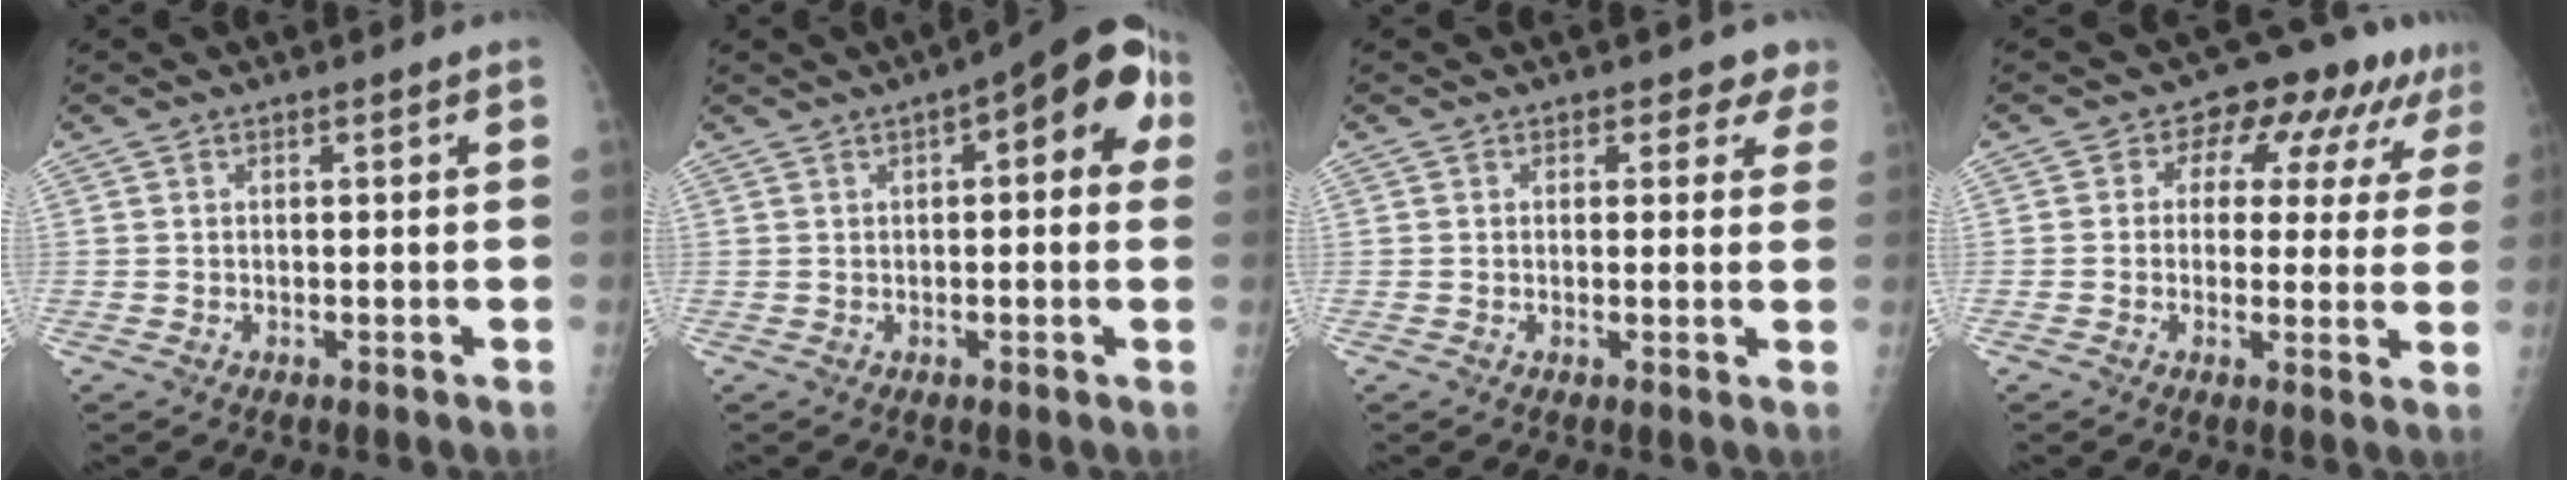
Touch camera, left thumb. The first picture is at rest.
{"total": 12.0, "force": [3.7, 4.9, 10.3], "torque": [-0.099, 0.022, 0.036]}
{"total": 3.1, "force": [2.1, 2.2, 0.5], "torque": [0.029, -0.011, 0.010]}
{"total": 10.9, "force": [4.9, 7.1, 6.6], "torque": [-0.029, 0.006, 0.055]}